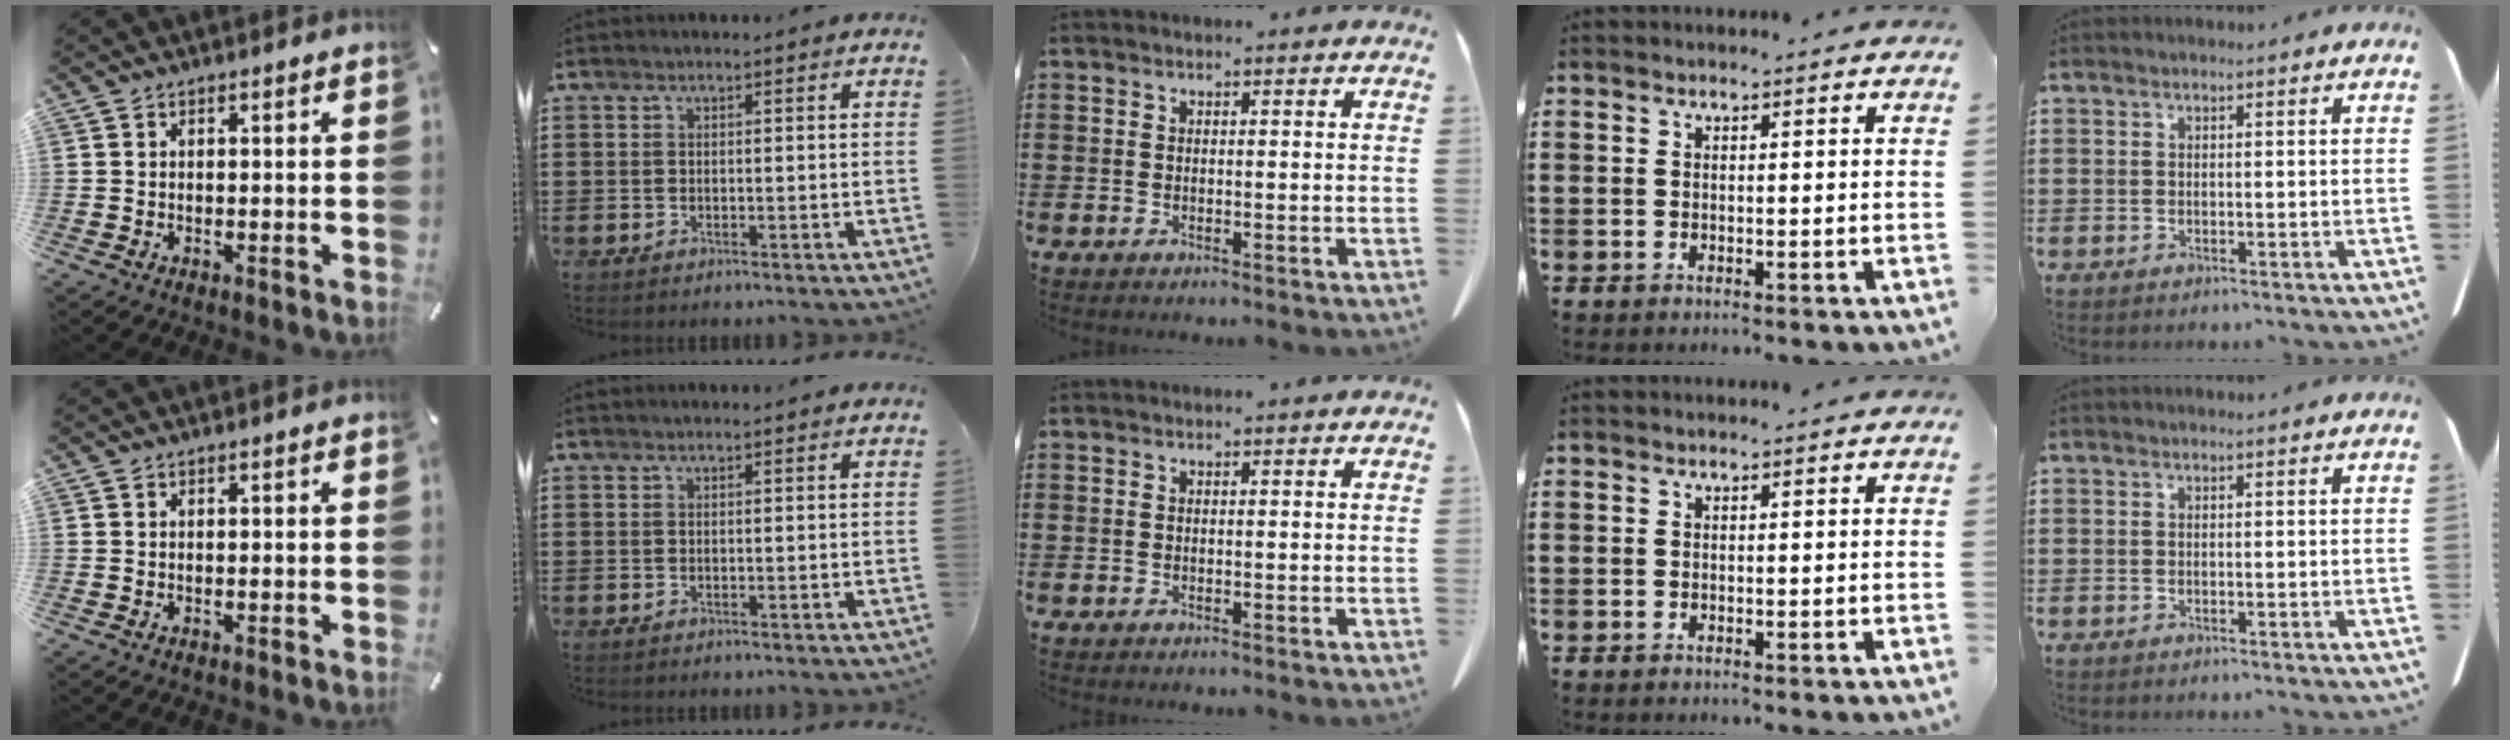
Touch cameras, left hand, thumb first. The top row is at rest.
{}